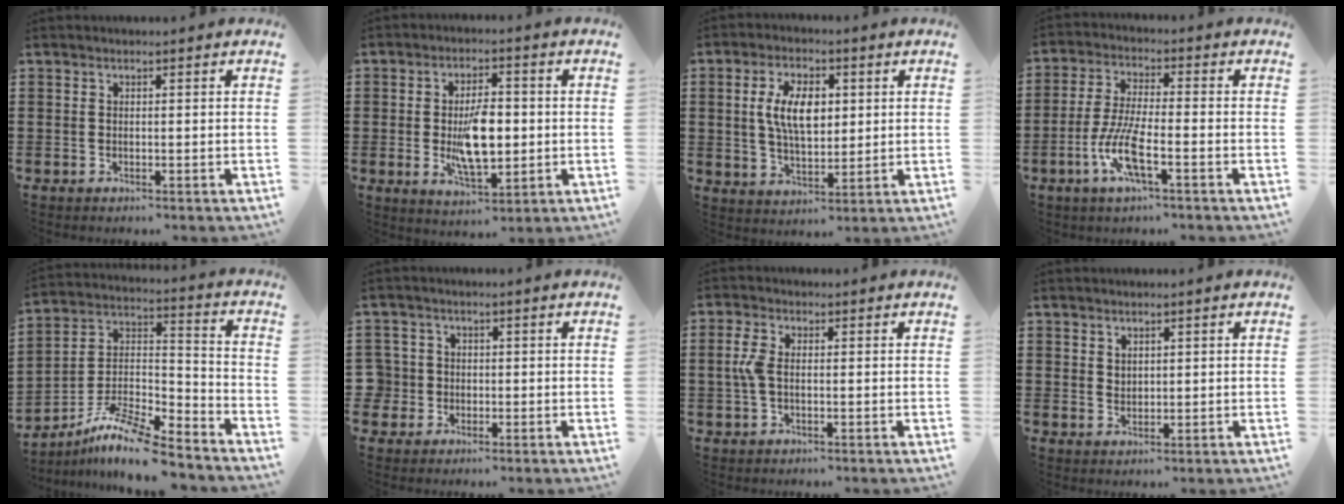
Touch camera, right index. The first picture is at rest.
{"total": 8.8, "force": [-0.5, 4.0, 7.8], "torque": [-0.143, -0.006, -0.016]}
{"total": 8.0, "force": [1.5, 4.1, 6.7], "torque": [-0.136, 0.009, 0.022]}
{"total": 7.9, "force": [-3.4, 1.7, 6.9], "torque": [-0.162, -0.015, -0.069]}
{"total": 9.6, "force": [-8.2, 1.6, 4.7], "torque": [-0.095, 0.013, -0.166]}
{"total": 3.0, "force": [-0.5, 2.9, 0.4], "torque": [-0.038, 0.001, -0.017]}
{"total": 3.9, "force": [-0.1, 2.0, 3.4], "torque": [-0.097, -0.004, -0.012]}
{"total": 1.6, "force": [1.3, 0.7, 0.3], "torque": [-0.006, 0.001, 0.027]}